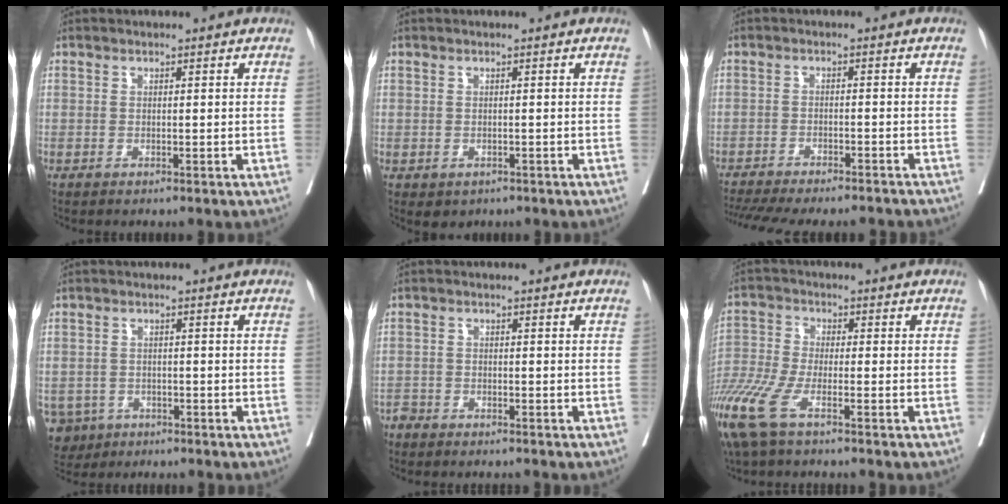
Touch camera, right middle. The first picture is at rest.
{"total": 2.0, "force": [-1.1, 1.5, 0.7], "torque": [-0.008, -0.001, -0.008]}
{"total": 16.9, "force": [-15.2, 2.9, 6.7], "torque": [-0.157, -0.023, -0.208]}
{"total": 5.5, "force": [-3.0, 4.5, 0.8], "torque": [-0.020, 0.004, -0.045]}
{"total": 3.5, "force": [-3.4, 1.1, 0.3], "torque": [0.000, -0.006, -0.059]}
{"total": 10.0, "force": [-6.6, 1.8, 7.3], "torque": [-0.169, -0.018, -0.133]}